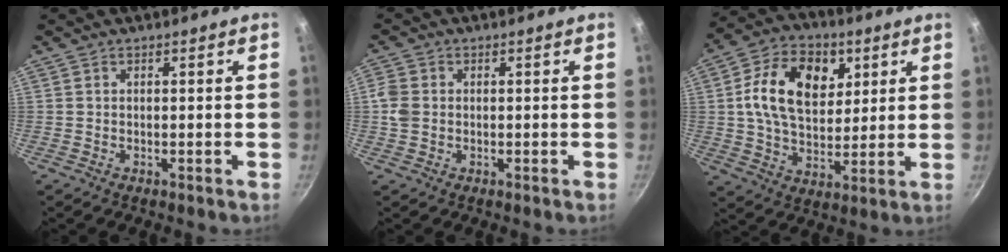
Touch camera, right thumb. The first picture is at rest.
{"total": 3.9, "force": [0.0, 3.2, 2.2], "torque": [-0.039, 0.006, -0.005]}
{"total": 16.7, "force": [4.7, 11.3, 11.4], "torque": [-0.168, -0.005, 0.072]}